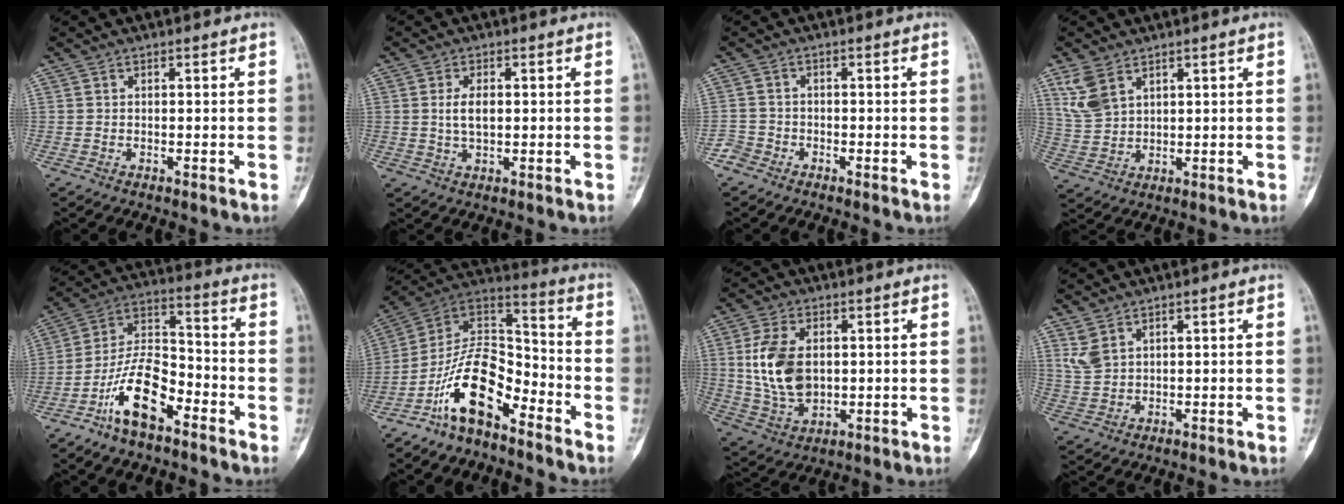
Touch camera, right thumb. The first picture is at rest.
{"total": 4.3, "force": [0.4, 2.2, 3.7], "torque": [-0.065, -0.002, 0.009]}
{"total": 2.4, "force": [-1.9, 1.5, -0.1], "torque": [0.010, 0.007, -0.044]}
{"total": 6.2, "force": [3.4, 3.7, 3.6], "torque": [-0.071, -0.007, 0.084]}
{"total": 13.4, "force": [-7.6, 5.9, 9.4], "torque": [-0.170, 0.065, -0.145]}
{"total": 15.3, "force": [-9.1, 7.0, 10.1], "torque": [-0.165, 0.093, -0.176]}
{"total": 12.1, "force": [1.1, 7.6, 9.4], "torque": [-0.178, -0.007, 0.031]}
{"total": 3.5, "force": [1.9, 2.1, 2.1], "torque": [-0.042, -0.004, 0.051]}